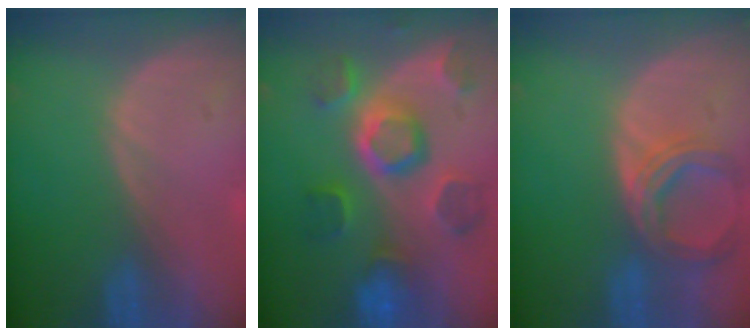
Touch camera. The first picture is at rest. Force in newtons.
{"total": 11.1, "press": 9.9, "slide": 4.9}
{"total": 6.9, "press": 6.3, "slide": 2.8}